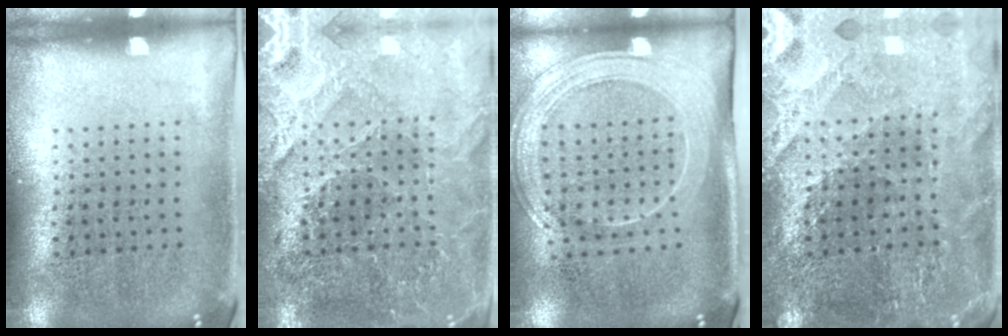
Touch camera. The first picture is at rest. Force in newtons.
{"total": 3.8, "press": 3.7, "slide": 1.1}
{"total": 2.1, "press": 1.9, "slide": 1.0}
{"total": 2.8, "press": 2.7, "slide": 0.3}